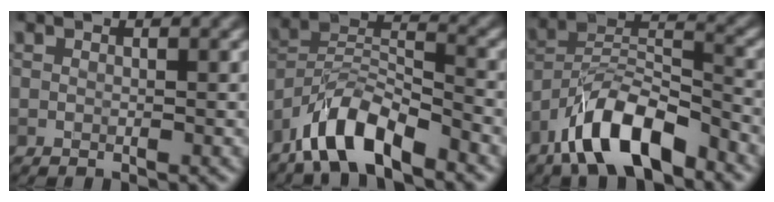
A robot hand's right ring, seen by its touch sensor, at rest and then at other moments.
{"total": 7.1, "force": [-5.3, 2.1, 4.2], "torque": [-0.070, 0.006, -0.101]}
{"total": 8.7, "force": [-6.0, 3.0, 5.5], "torque": [-0.089, 0.010, -0.113]}